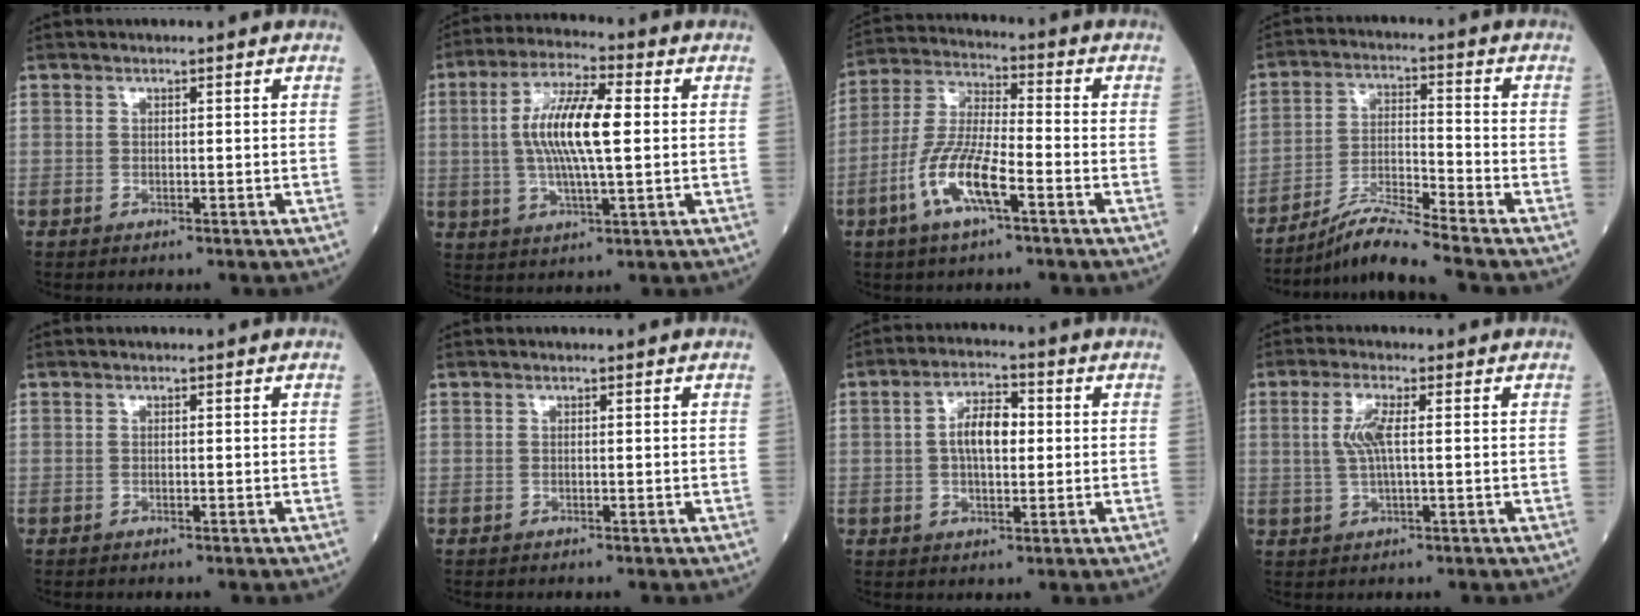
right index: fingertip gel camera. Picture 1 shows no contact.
{"total": 11.4, "force": [0.9, 2.2, 11.1], "torque": [-0.216, 0.010, 0.015]}
{"total": 10.7, "force": [-4.6, 2.0, 9.4], "torque": [-0.196, -0.003, -0.090]}
{"total": 8.0, "force": [-7.1, -1.8, 3.2], "torque": [-0.068, -0.016, -0.130]}
{"total": 0.0}
{"total": 0.0}
{"total": 6.6, "force": [0.6, 2.9, 5.9], "torque": [-0.111, 0.013, 0.005]}
{"total": 4.3, "force": [0.6, 0.8, 4.2], "torque": [-0.094, 0.005, 0.012]}